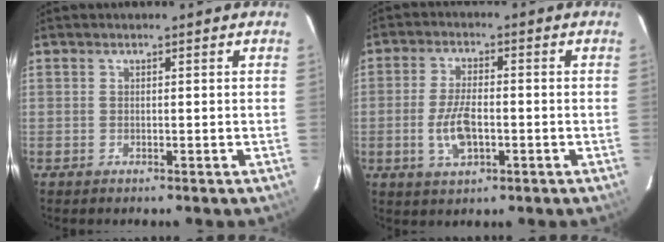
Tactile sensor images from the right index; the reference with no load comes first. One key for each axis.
{"total": 7.3, "fx": -1.9, "fy": 3.2, "fz": 6.2, "tx": -0.130, "ty": -0.002, "tz": -0.034}